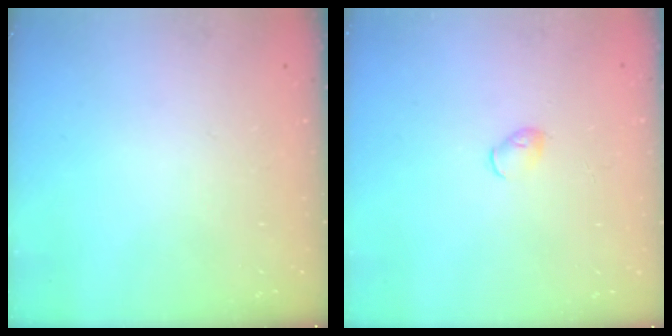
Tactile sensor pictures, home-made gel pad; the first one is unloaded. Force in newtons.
{"total": 2.9, "press": 2.9, "slide": 0.7}